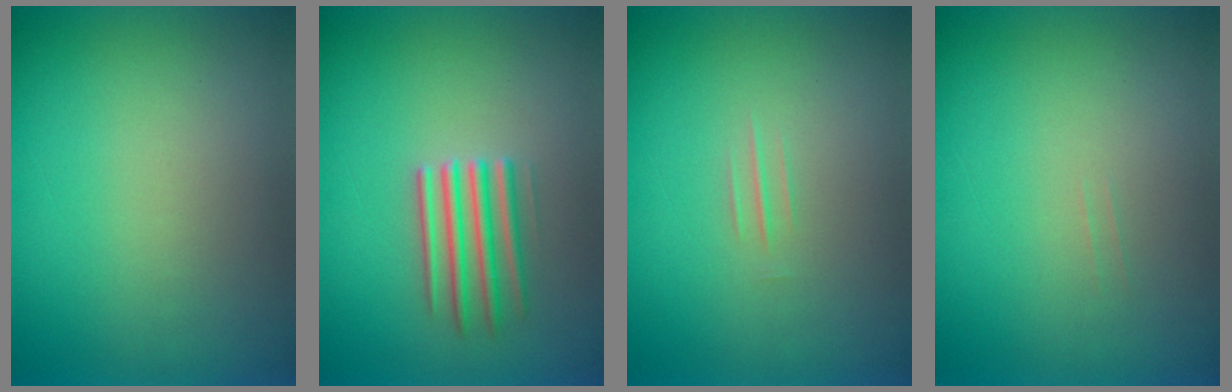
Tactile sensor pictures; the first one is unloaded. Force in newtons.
{"total": 2.7}
{"total": 1.2}
{"total": 1.1}